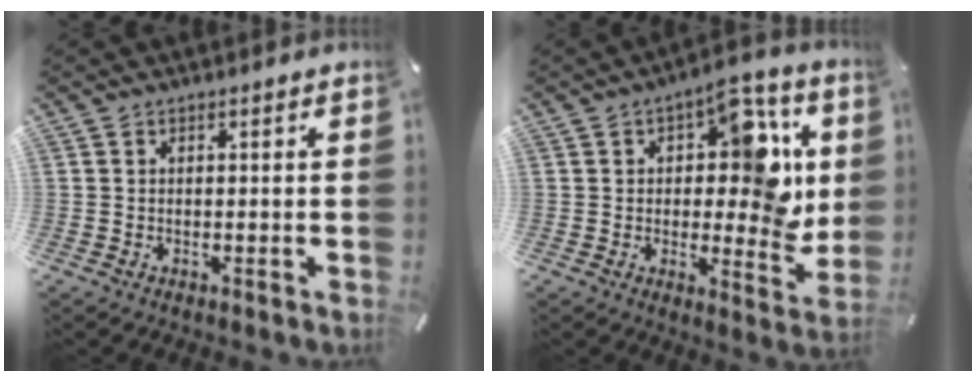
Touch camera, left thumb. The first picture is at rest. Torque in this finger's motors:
{"motor_torque": [1.41, 1.43, 0.53, -0.17, 0.16]}